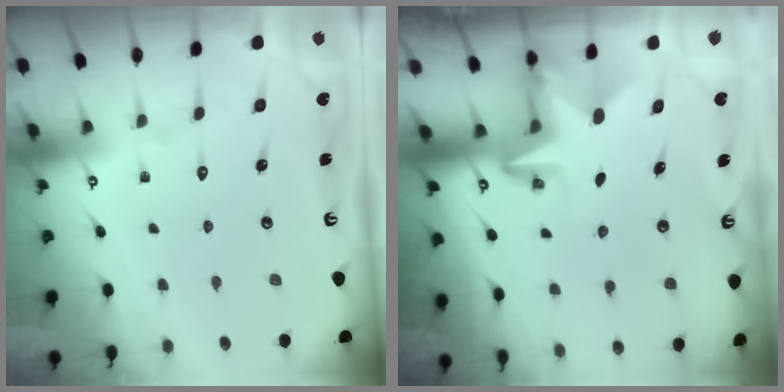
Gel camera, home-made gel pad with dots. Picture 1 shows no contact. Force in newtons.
{"total": 3.1, "press": 3.1, "slide": 0.1}